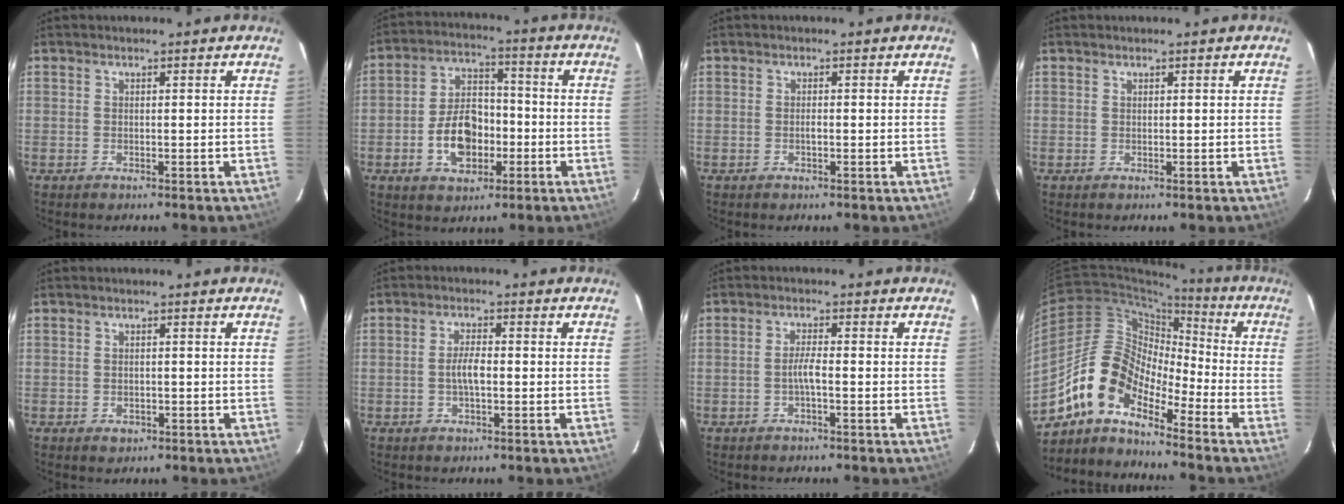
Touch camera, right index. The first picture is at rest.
{"total": 10.9, "force": [-3.5, 7.0, 7.5], "torque": [-0.148, 0.020, -0.050]}
{"total": 0.7, "force": [-0.2, 0.3, 0.6], "torque": [-0.012, 0.000, -0.004]}
{"total": 0.0}
{"total": 1.8, "force": [-0.6, 1.6, 0.8], "torque": [-0.013, -0.002, -0.004]}
{"total": 3.4, "force": [-0.6, 1.0, 3.2], "torque": [-0.062, 0.003, -0.011]}
{"total": 2.4, "force": [-0.9, 0.1, 2.2], "torque": [-0.043, 0.003, -0.019]}
{"total": 11.6, "force": [-8.9, 4.8, 5.8], "torque": [-0.094, 0.021, -0.182]}